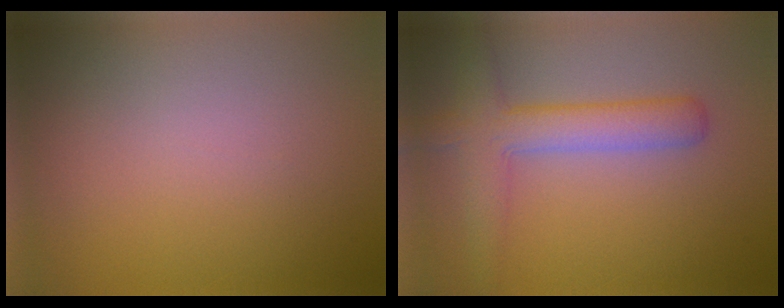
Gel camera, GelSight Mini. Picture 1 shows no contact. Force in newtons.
{"total": 4.6, "press": 4.6, "slide": 0.2}